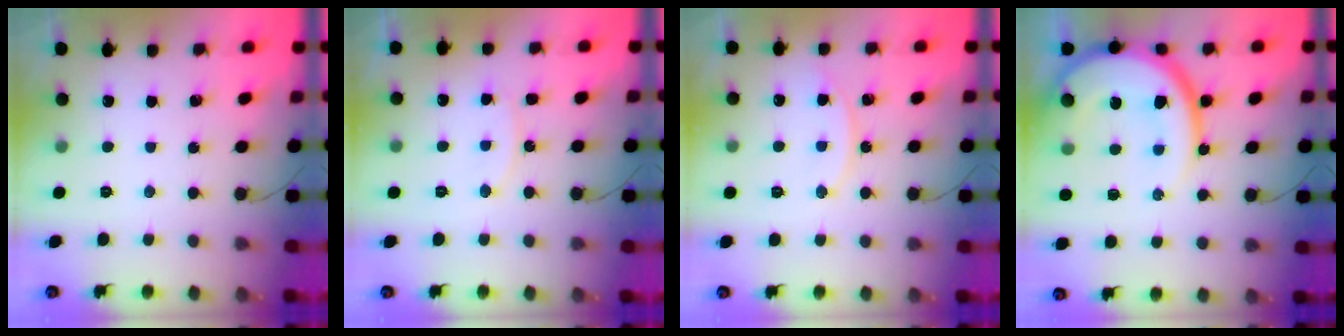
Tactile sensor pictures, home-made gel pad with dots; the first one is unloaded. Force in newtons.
{"total": 7.2, "press": 7.2, "slide": 0.4}
{"total": 10.8, "press": 10.8, "slide": 0.8}
{"total": 19.1, "press": 19.0, "slide": 1.9}